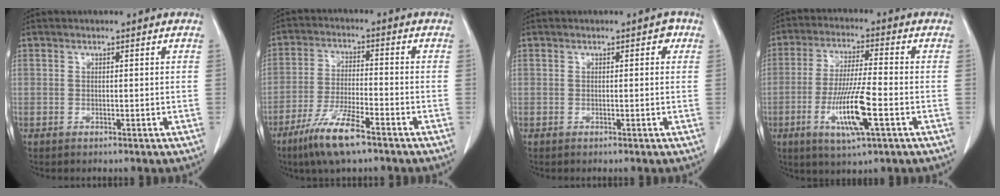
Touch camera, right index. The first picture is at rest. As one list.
[{"total": 9.2, "force": [-6.0, 1.2, 6.9], "torque": [-0.139, -0.019, -0.111]}, {"total": 1.7, "force": [0.7, 0.8, 1.3], "torque": [-0.014, 0.008, 0.007]}, {"total": 11.0, "force": [-3.5, 0.7, 10.4], "torque": [-0.200, -0.016, -0.066]}]